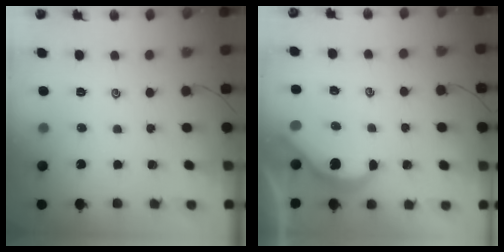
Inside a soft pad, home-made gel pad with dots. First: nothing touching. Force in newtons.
{"total": 5.7, "press": 5.7, "slide": 0.2}